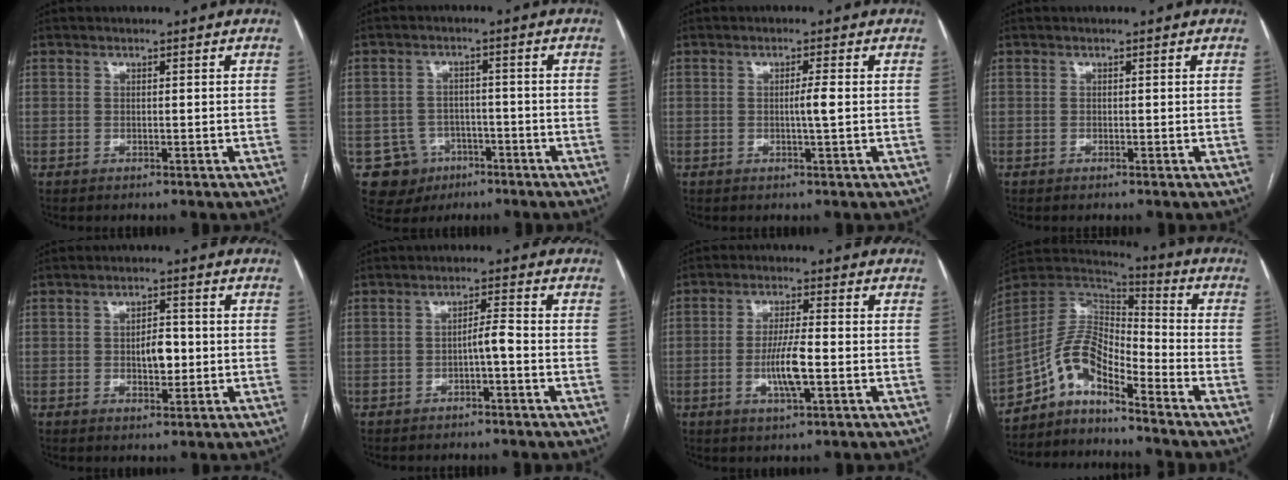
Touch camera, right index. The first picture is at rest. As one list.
[{"total": 6.8, "force": [-2.8, 6.1, 0.6], "torque": [-0.009, 0.011, -0.032]}, {"total": 2.2, "force": [-0.1, -0.3, 2.2], "torque": [-0.036, -0.001, -0.003]}, {"total": 0.0}, {"total": 4.1, "force": [-0.3, 2.1, 3.5], "torque": [-0.052, 0.004, -0.001]}, {"total": 2.7, "force": [-1.1, 0.2, 2.5], "torque": [-0.037, 0.006, -0.020]}, {"total": 6.5, "force": [-1.6, 0.8, 6.2], "torque": [-0.121, -0.004, -0.028]}, {"total": 10.0, "force": [-7.2, 2.9, 6.3], "torque": [-0.125, 0.033, -0.132]}]